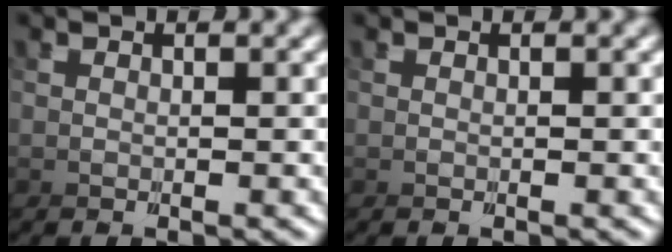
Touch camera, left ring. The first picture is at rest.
{"total": 0.0}